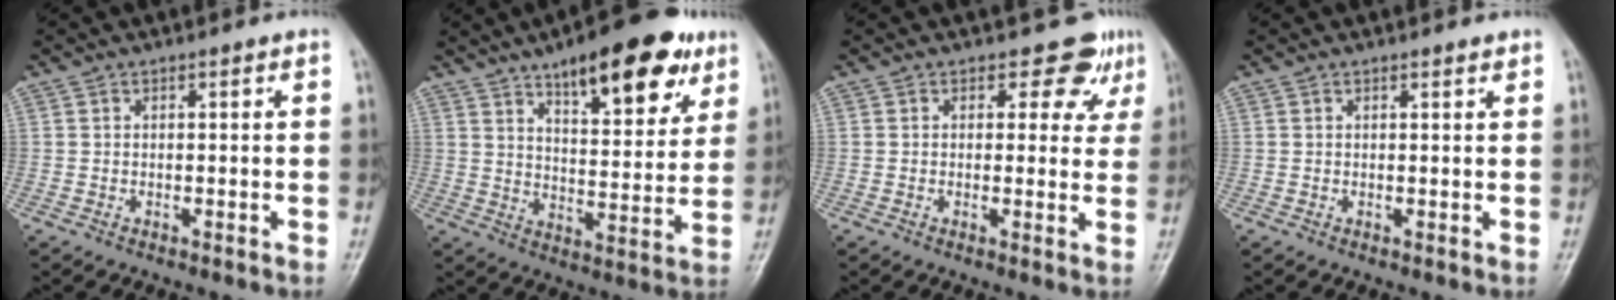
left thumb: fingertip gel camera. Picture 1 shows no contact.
{"total": 18.9, "force": [11.2, 7.0, 13.6], "torque": [-0.152, -0.044, 0.165]}
{"total": 5.1, "force": [3.5, 3.4, 1.5], "torque": [0.013, -0.022, 0.030]}
{"total": 0.9, "force": [0.8, 0.2, 0.5], "torque": [-0.007, -0.004, 0.011]}